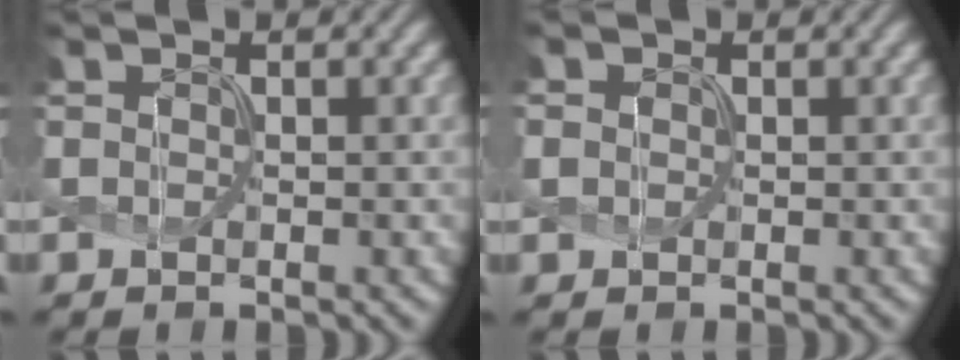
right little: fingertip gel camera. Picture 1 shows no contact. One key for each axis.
{"total": 1.1, "fx": 0.0, "fy": 1.1, "fz": 0.3, "tx": -0.008, "ty": 0.001, "tz": -0.001}